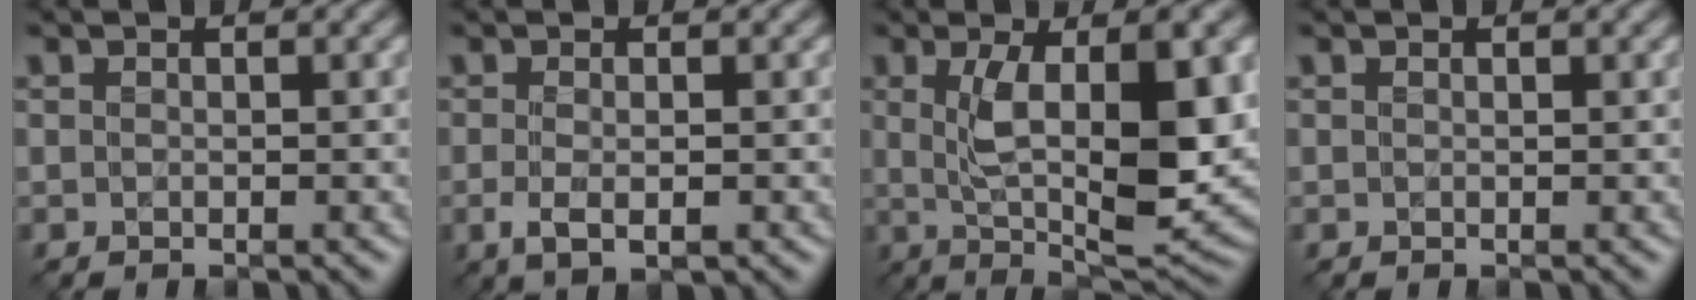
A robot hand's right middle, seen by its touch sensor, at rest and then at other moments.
{"total": 2.6, "force": [-0.6, 1.0, 2.3], "torque": [-0.048, -0.009, -0.010]}
{"total": 10.3, "force": [1.1, 4.0, 9.4], "torque": [-0.152, -0.001, 0.021]}
{"total": 0.0}